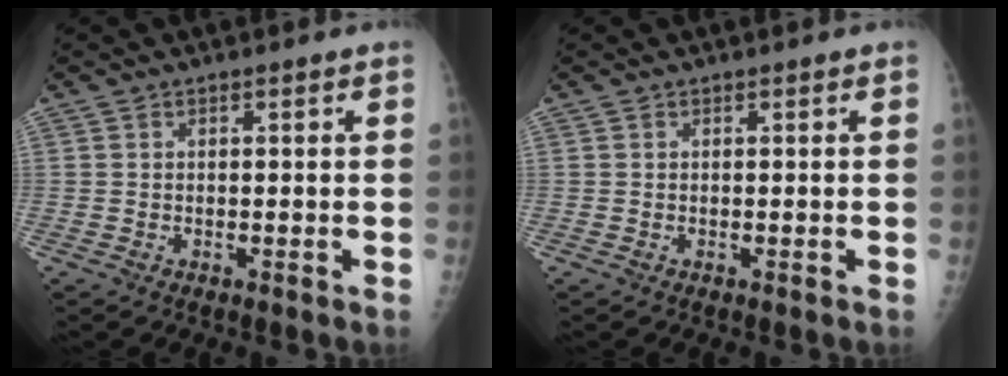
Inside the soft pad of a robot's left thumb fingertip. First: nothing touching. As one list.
[{"total": 0.0}]